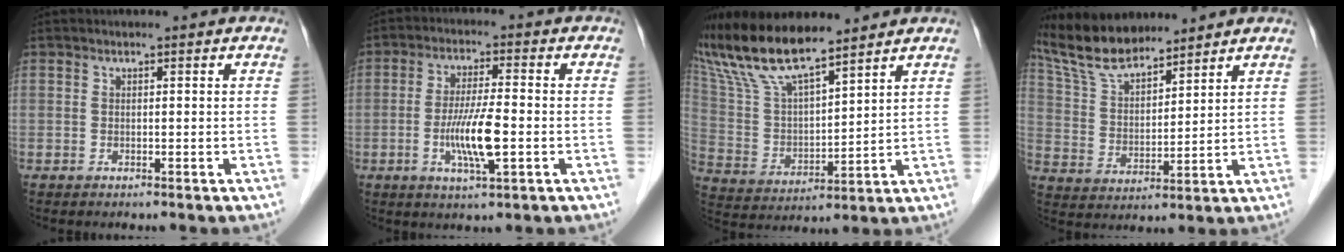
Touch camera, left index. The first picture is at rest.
{"total": 7.7, "force": [-2.0, 0.7, 7.4], "torque": [-0.144, -0.009, -0.041]}
{"total": 15.2, "force": [12.8, 2.4, 7.8], "torque": [-0.171, 0.012, 0.253]}
{"total": 10.4, "force": [9.5, 2.3, 3.6], "torque": [-0.085, 0.020, 0.185]}